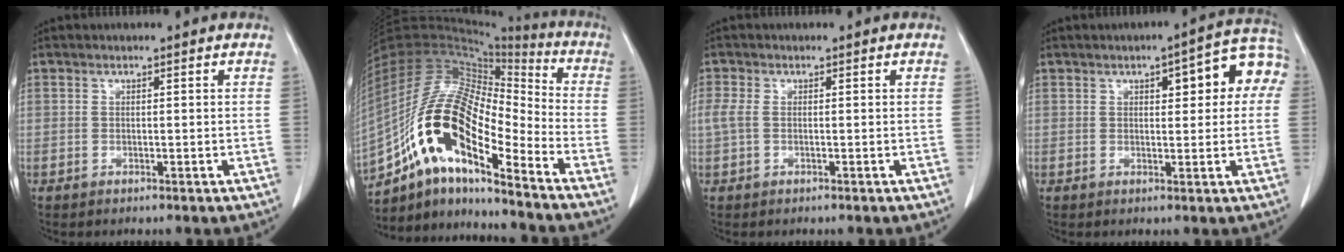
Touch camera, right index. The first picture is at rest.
{"total": 19.8, "force": [-11.2, 5.6, 15.3], "torque": [-0.309, 0.023, -0.198]}
{"total": 2.2, "force": [0.1, 1.3, 1.8], "torque": [-0.054, 0.007, 0.005]}
{"total": 9.3, "force": [2.8, 3.0, 8.3], "torque": [-0.097, 0.032, 0.029]}